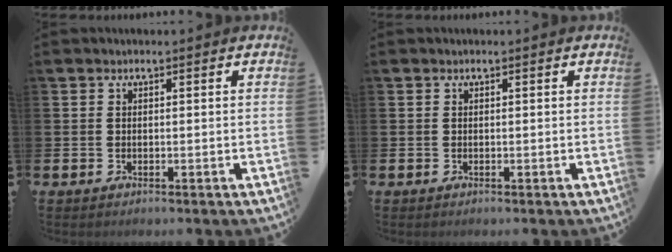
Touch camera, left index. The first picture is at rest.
{"total": 0.0}